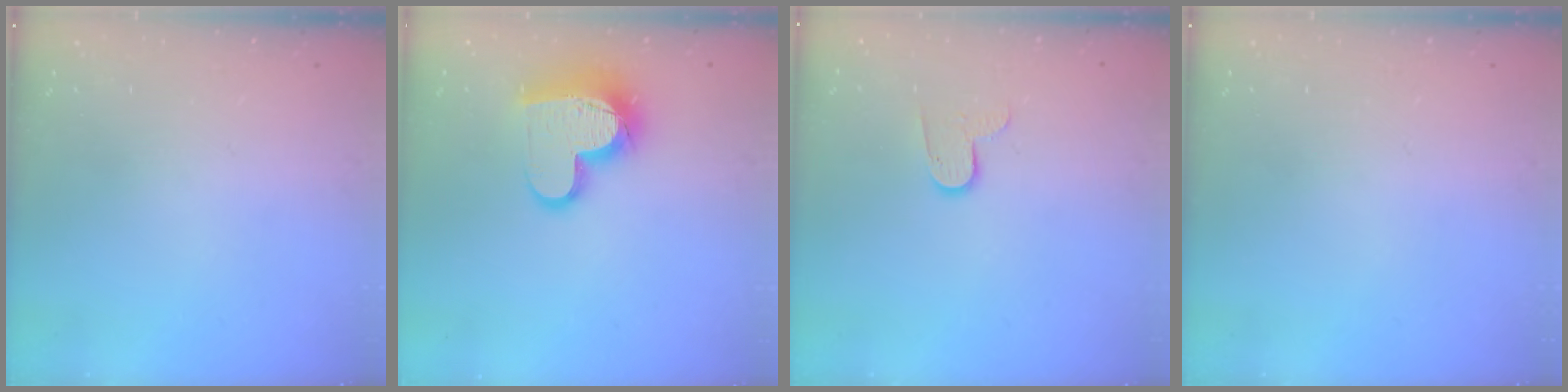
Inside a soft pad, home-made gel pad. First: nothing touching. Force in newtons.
{"total": 15.8, "press": 15.8, "slide": 1.2}
{"total": 7.2, "press": 7.2, "slide": 0.3}
{"total": 0.0}